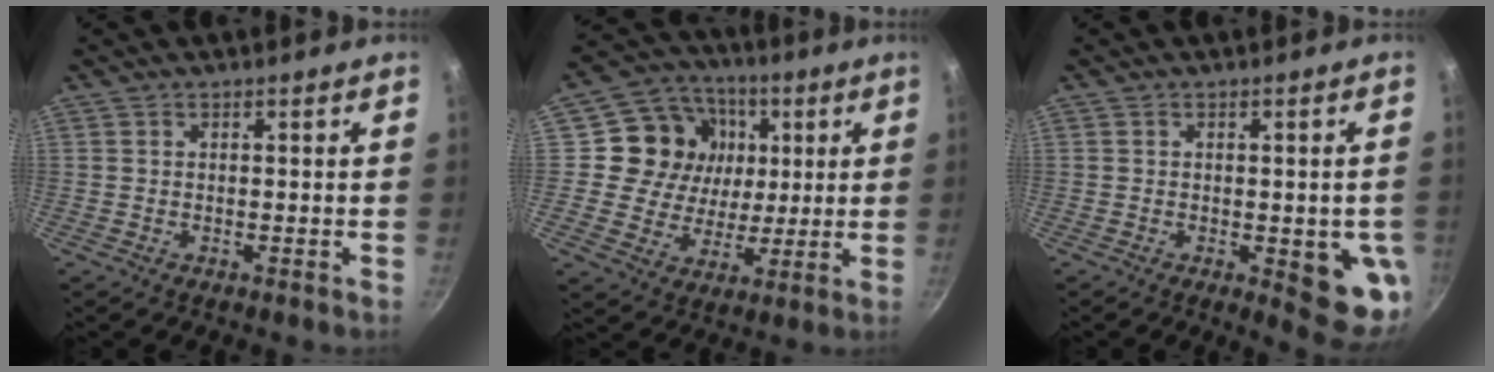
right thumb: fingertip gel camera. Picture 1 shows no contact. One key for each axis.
{"total": 15.1, "fx": 3.4, "fy": 13.4, "fz": 6.0, "tx": -0.081, "ty": 0.002, "tz": 0.049}
{"total": 9.5, "fx": -1.9, "fy": 3.3, "fz": 8.8, "tx": -0.075, "ty": -0.004, "tz": -0.018}